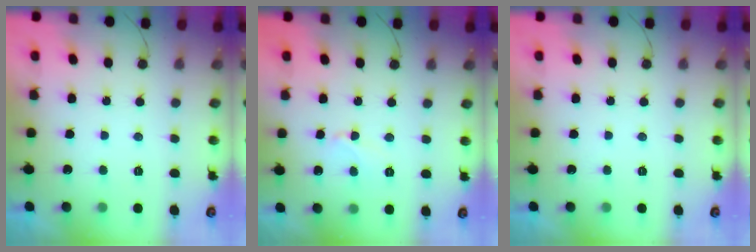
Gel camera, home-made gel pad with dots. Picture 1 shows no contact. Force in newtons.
{"total": 5.0, "press": 5.0, "slide": 0.5}
{"total": 0.0}